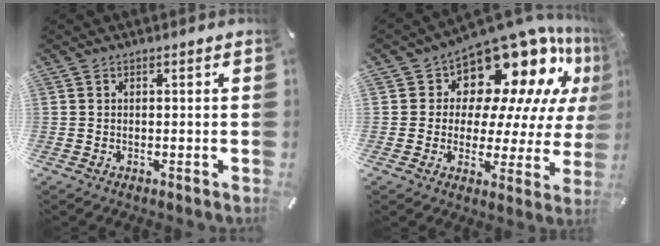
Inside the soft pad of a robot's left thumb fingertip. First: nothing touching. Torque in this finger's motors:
{"motor_torque": [2.12, 2.11, 1.70, -1.08, 0.16]}